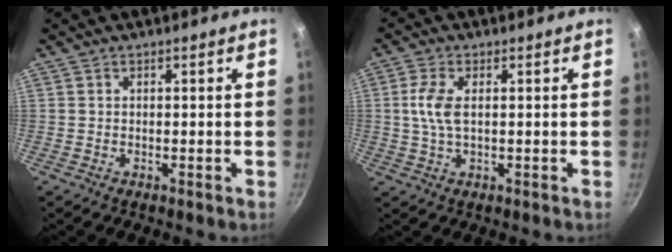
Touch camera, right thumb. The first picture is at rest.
{"total": 5.3, "force": [0.6, 2.5, 4.6], "torque": [-0.104, 0.005, 0.009]}